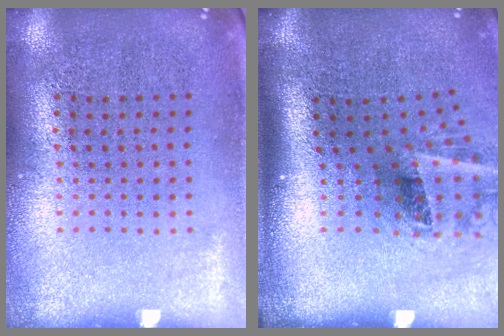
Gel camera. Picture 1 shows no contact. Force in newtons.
{"total": 2.0, "press": 1.2, "slide": 1.6}